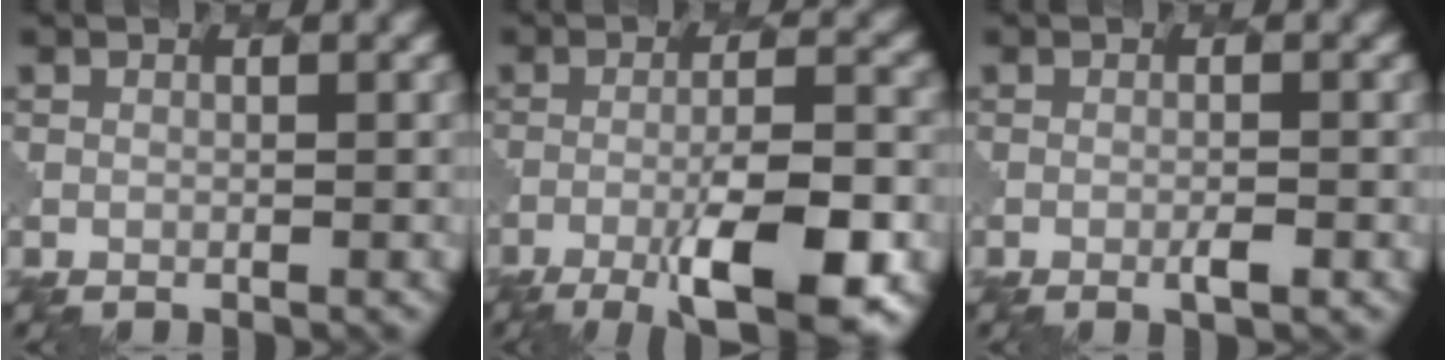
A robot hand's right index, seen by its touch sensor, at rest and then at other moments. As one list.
[{"total": 8.8, "force": [-4.4, 2.1, 7.3], "torque": [-0.120, -0.003, -0.070]}, {"total": 1.0, "force": [-0.4, 0.1, 1.0], "torque": [-0.016, 0.003, -0.007]}]